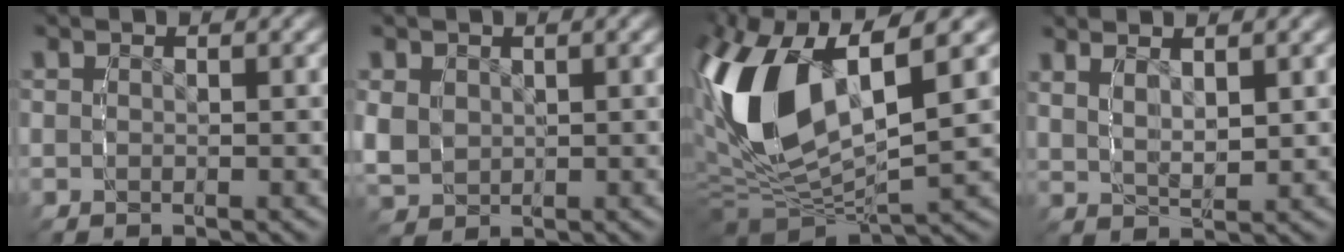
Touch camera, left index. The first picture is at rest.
{"total": 4.6, "force": [-0.2, 4.3, 1.7], "torque": [-0.068, -0.023, 0.006]}
{"total": 12.4, "force": [0.7, 7.4, 9.9], "torque": [-0.236, -0.027, 0.017]}
{"total": 4.9, "force": [1.5, 3.3, 3.3], "torque": [-0.063, 0.003, 0.016]}